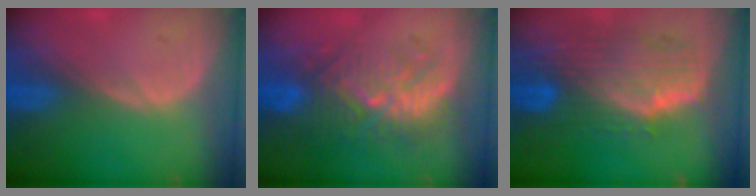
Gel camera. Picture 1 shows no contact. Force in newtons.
{"total": 9.5, "press": 9.0, "slide": 3.0}
{"total": 10.0, "press": 8.9, "slide": 4.7}